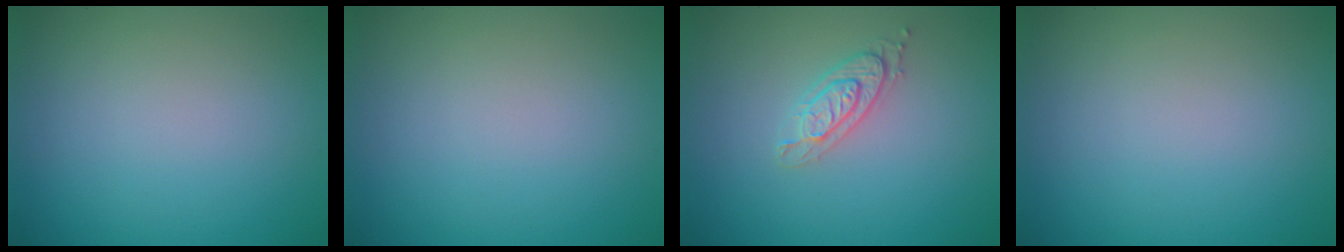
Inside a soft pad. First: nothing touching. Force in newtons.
{"total": 0.0}
{"total": 2.1, "press": 2.1, "slide": 0.4}
{"total": 0.0}